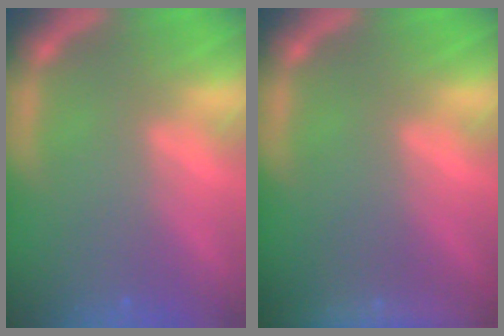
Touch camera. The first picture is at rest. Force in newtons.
{"total": 8.0}